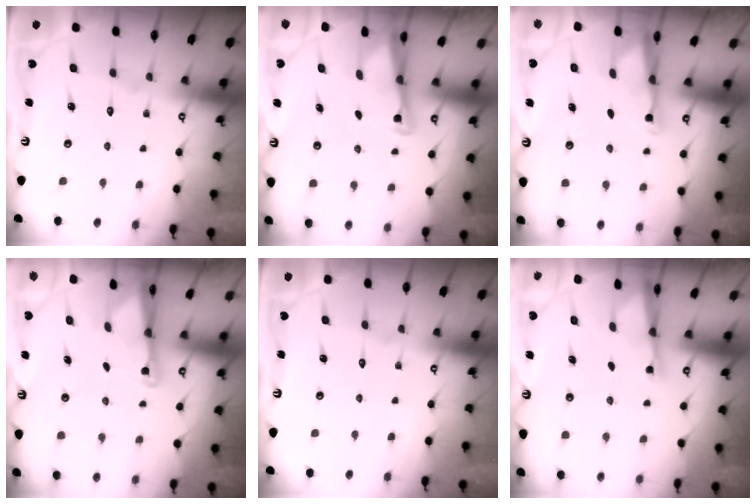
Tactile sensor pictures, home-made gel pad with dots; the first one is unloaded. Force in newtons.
{"total": 2.5, "press": 2.5, "slide": 0.3}
{"total": 2.9, "press": 2.9, "slide": 0.5}
{"total": 2.1, "press": 2.0, "slide": 0.3}
{"total": 0.0}
{"total": 2.7, "press": 2.7, "slide": 0.5}